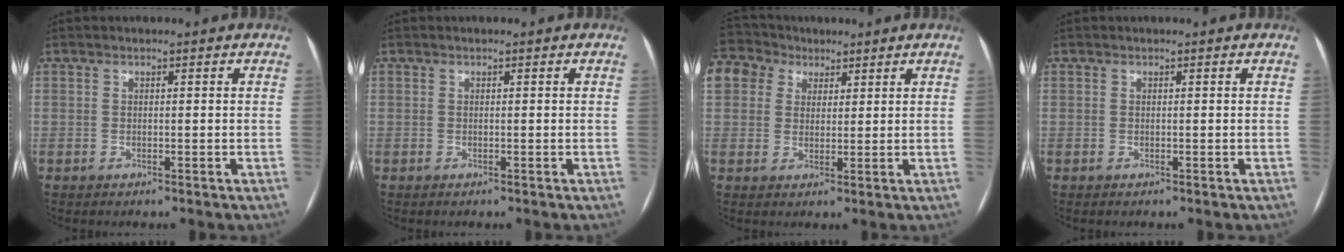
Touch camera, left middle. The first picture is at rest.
{"total": 0.0}
{"total": 12.7, "force": [7.4, 9.2, 4.5], "torque": [-0.137, 0.059, 0.141]}
{"total": 0.0}